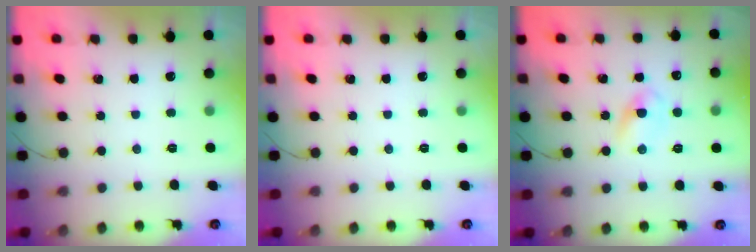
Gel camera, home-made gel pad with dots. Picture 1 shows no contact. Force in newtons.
{"total": 0.0}
{"total": 2.7, "press": 2.5, "slide": 1.1}